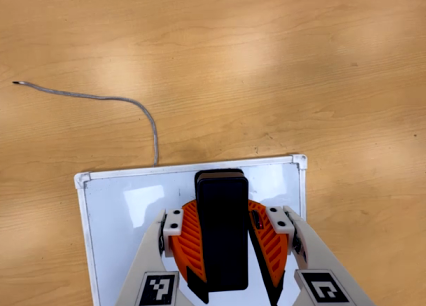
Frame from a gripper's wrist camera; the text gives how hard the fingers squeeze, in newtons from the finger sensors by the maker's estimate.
{"total": 9.3, "left": 9.2, "right": 9.4}